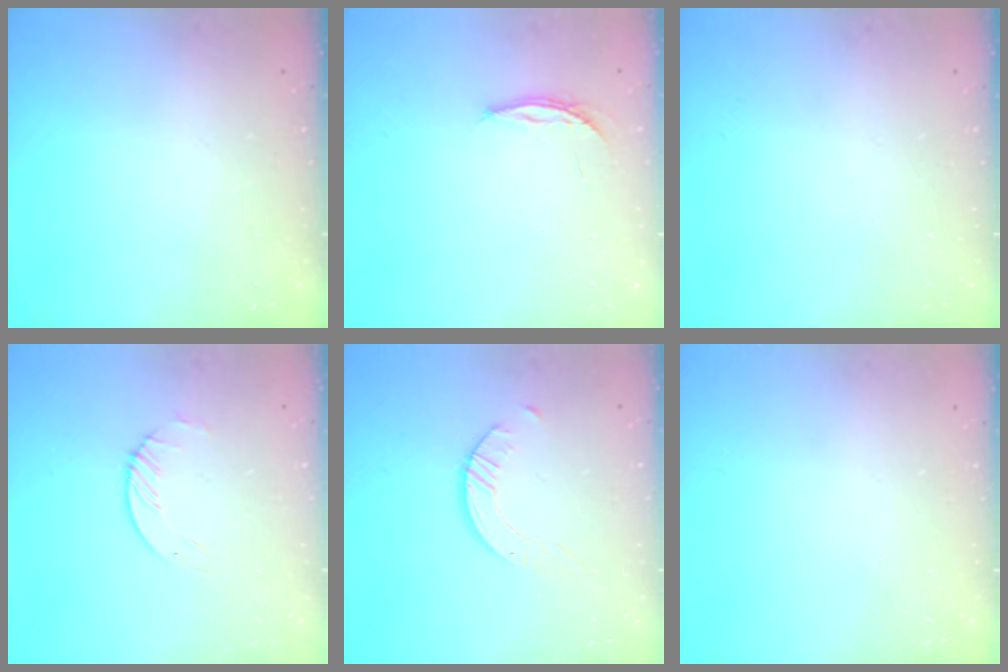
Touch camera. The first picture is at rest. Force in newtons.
{"total": 4.0, "press": 3.9, "slide": 0.5}
{"total": 0.0}
{"total": 1.7, "press": 1.7, "slide": 0.2}
{"total": 2.9, "press": 2.9, "slide": 0.3}
{"total": 0.0}